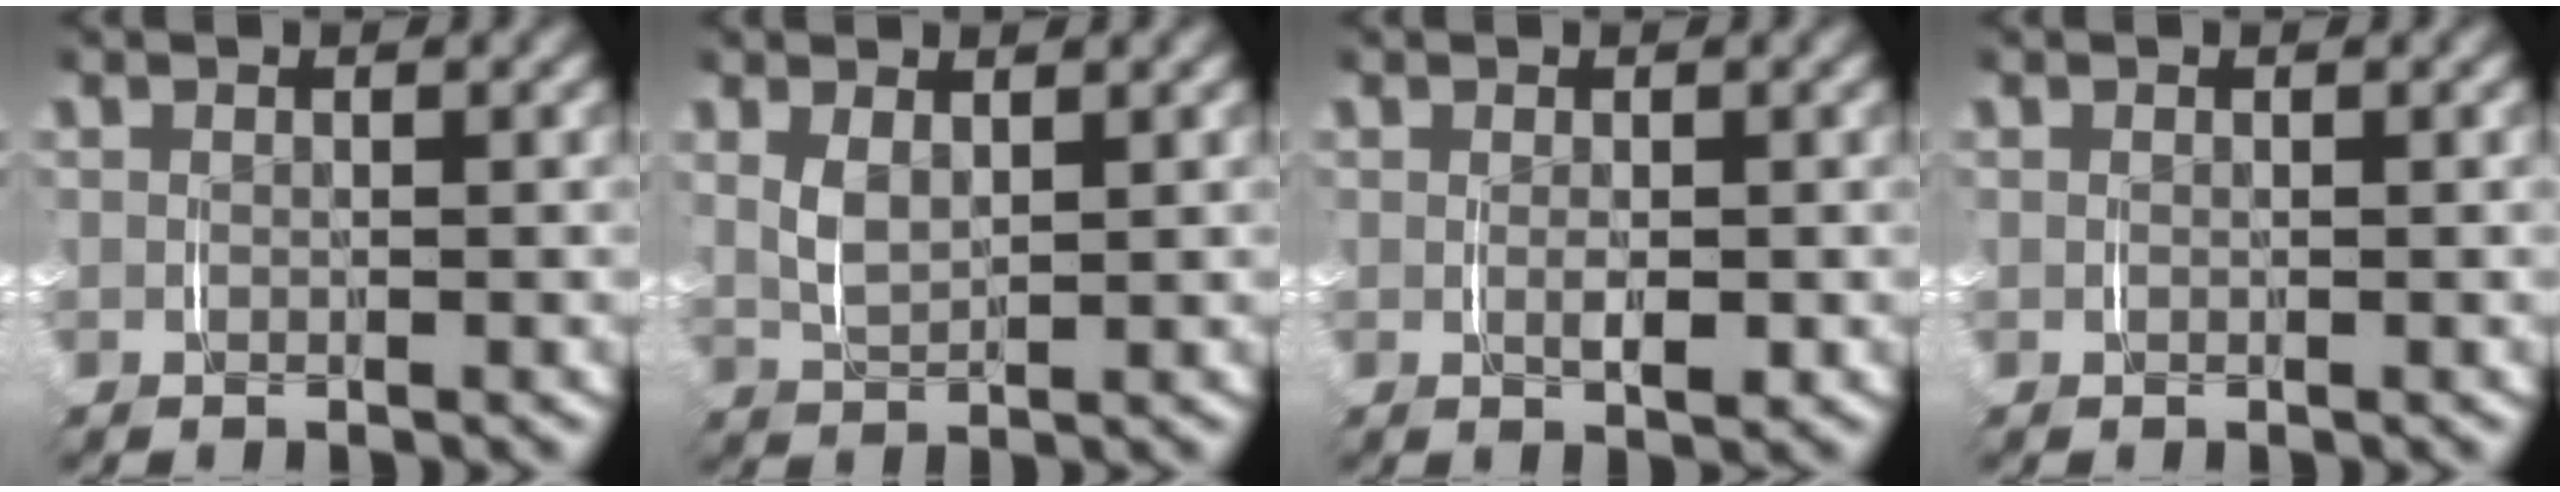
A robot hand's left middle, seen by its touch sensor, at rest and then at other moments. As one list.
[{"total": 1.7, "force": [0.9, 0.4, 1.4], "torque": [-0.034, -0.005, 0.022]}, {"total": 1.3, "force": [-0.2, 0.2, 1.3], "torque": [-0.019, -0.007, 0.001]}, {"total": 0.0}]